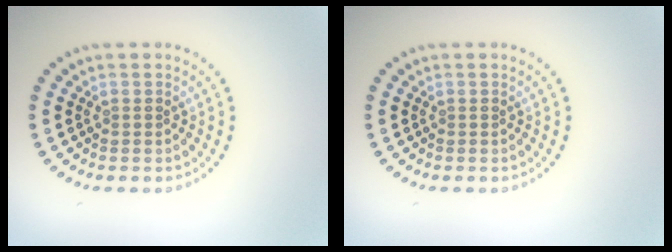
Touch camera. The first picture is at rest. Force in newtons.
{"total": 0.0}